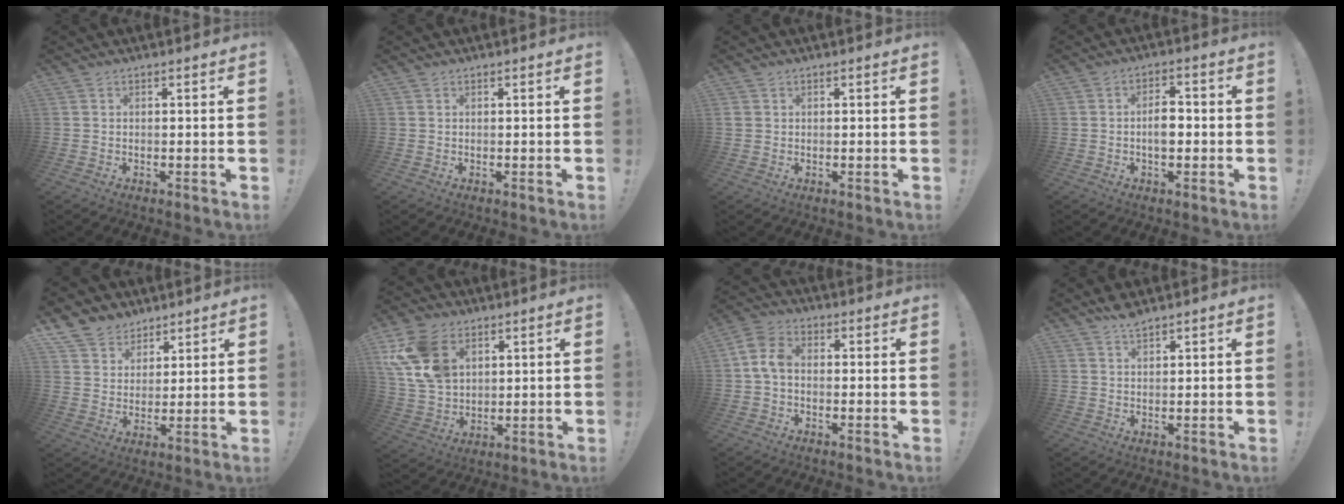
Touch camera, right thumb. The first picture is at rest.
{"total": 0.0}
{"total": 1.2, "force": [0.6, 1.0, 0.2], "torque": [-0.003, 0.003, 0.011]}
{"total": 6.1, "force": [-0.8, 3.8, 4.8], "torque": [-0.070, 0.007, -0.019]}
{"total": 8.4, "force": [6.4, 5.5, 0.7], "torque": [-0.026, -0.052, 0.128]}
{"total": 16.0, "force": [7.0, 11.1, 9.1], "torque": [-0.178, -0.025, 0.139]}
{"total": 7.1, "force": [-0.3, 4.5, 5.4], "torque": [-0.115, 0.011, -0.002]}
{"total": 3.4, "force": [3.0, 0.8, 1.6], "torque": [-0.020, -0.020, 0.051]}